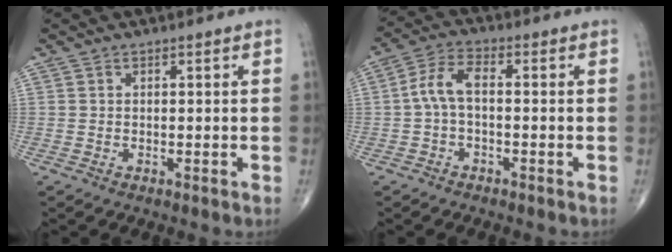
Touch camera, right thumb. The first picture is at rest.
{"total": 5.7, "force": [-0.5, 2.8, 5.0], "torque": [-0.101, 0.023, -0.019]}